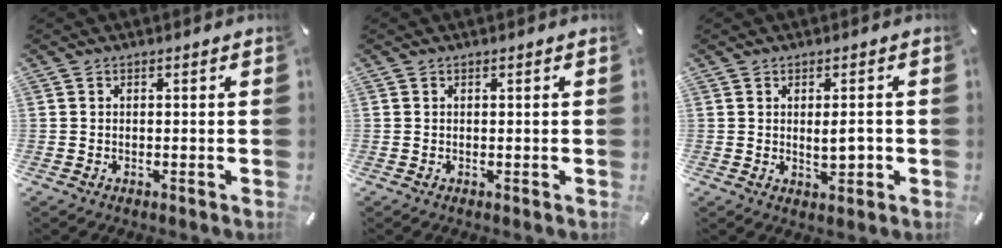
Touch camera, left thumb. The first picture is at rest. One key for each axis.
{"total": 0.0}
{"total": 4.3, "fx": 0.1, "fy": 1.9, "fz": 3.8, "tx": -0.055, "ty": -0.002, "tz": -0.001}